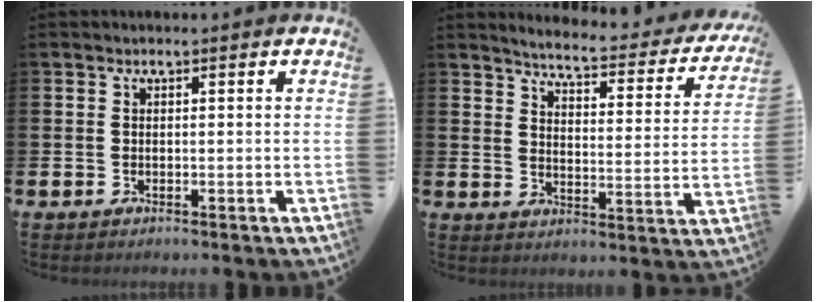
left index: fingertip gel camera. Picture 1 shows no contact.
{"total": 4.7, "force": [4.4, 0.4, 1.6], "torque": [-0.048, -0.038, 0.068]}